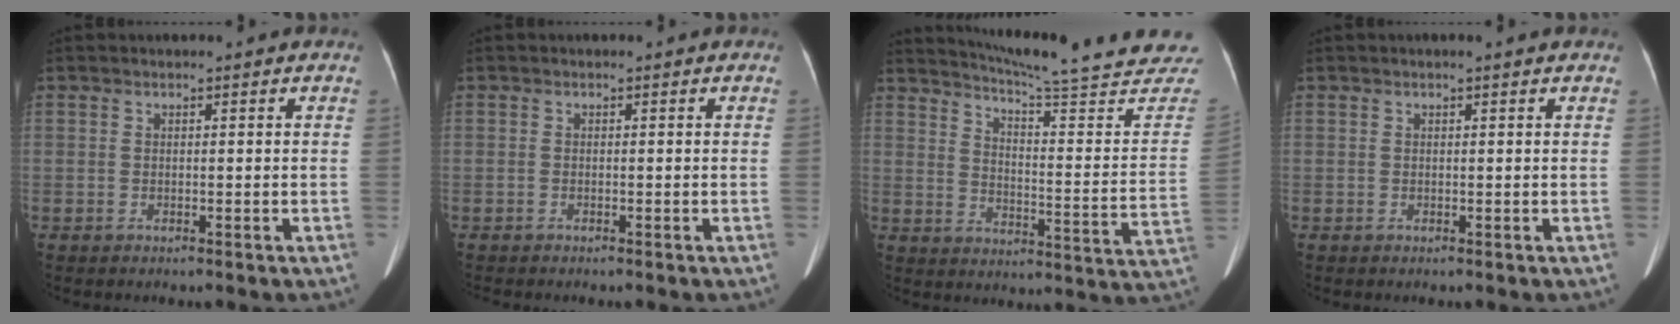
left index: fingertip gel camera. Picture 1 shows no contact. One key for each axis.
{"total": 0.0}
{"total": 26.3, "fx": 24.5, "fy": 0.5, "fz": 9.5, "tx": -0.139, "ty": -0.118, "tz": 0.297}
{"total": 0.8, "fx": 0.5, "fy": -0.1, "fz": 0.5, "tx": -0.014, "ty": 0.008, "tz": 0.010}